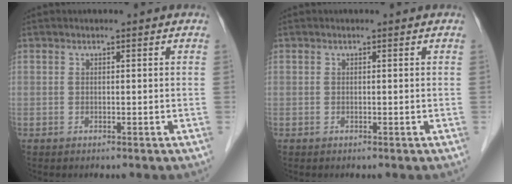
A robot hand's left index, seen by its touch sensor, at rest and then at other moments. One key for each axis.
{"total": 0.0}